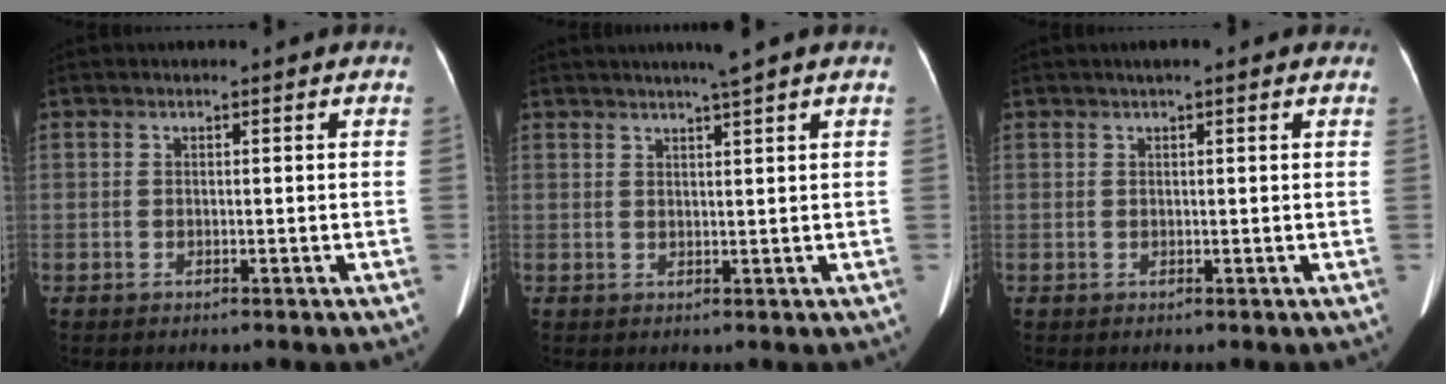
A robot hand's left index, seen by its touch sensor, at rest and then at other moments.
{"total": 3.5, "force": [2.7, -0.8, 2.1], "torque": [-0.032, 0.007, 0.045]}
{"total": 3.0, "force": [2.1, 0.6, 2.0], "torque": [-0.026, 0.023, 0.026]}